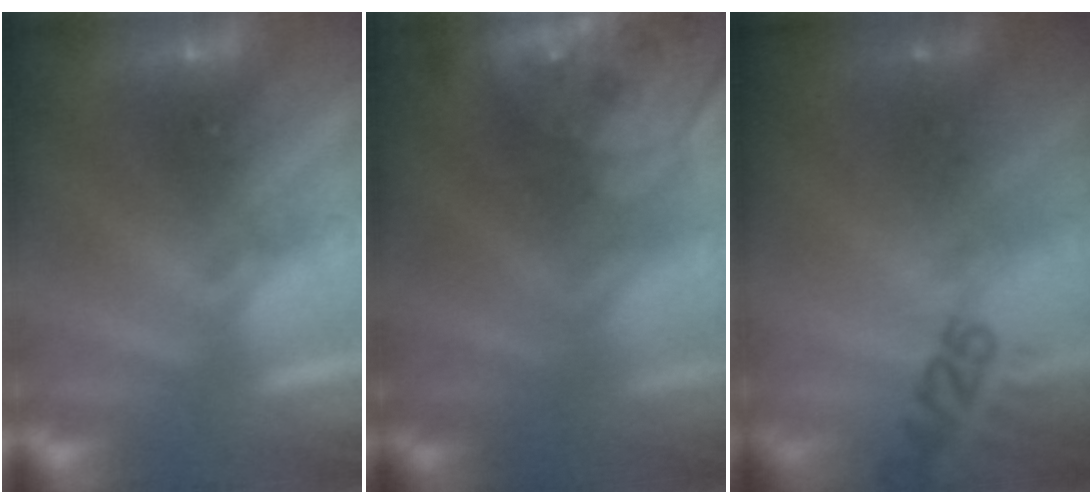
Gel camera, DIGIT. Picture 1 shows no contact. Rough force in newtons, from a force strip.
{"total": 5.6}
{"total": 2.4}